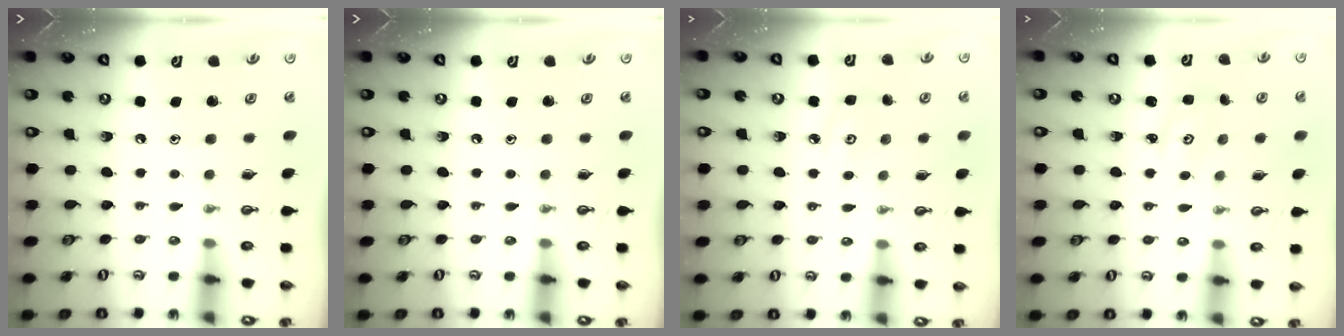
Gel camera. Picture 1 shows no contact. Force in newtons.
{"total": 0.0}
{"total": 4.3, "press": 4.3, "slide": 0.4}
{"total": 1.8, "press": 1.8, "slide": 0.1}